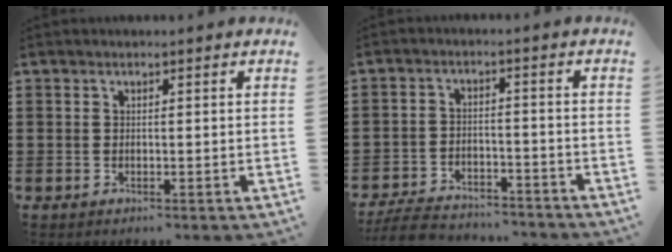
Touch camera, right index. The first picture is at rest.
{"total": 6.1, "force": [-5.9, 1.1, 1.3], "torque": [-0.035, 0.009, -0.119]}